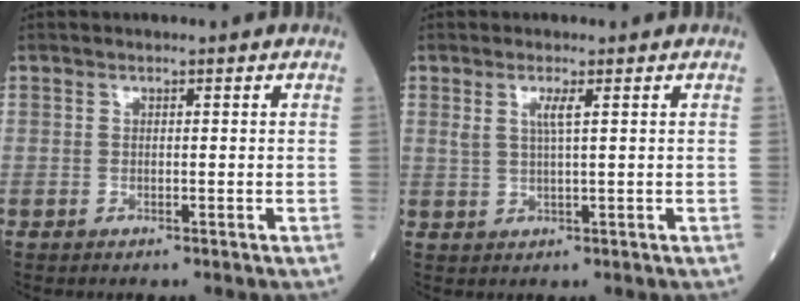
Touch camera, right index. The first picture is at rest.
{"total": 2.5, "force": [1.0, 0.0, 2.3], "torque": [-0.052, 0.000, 0.022]}